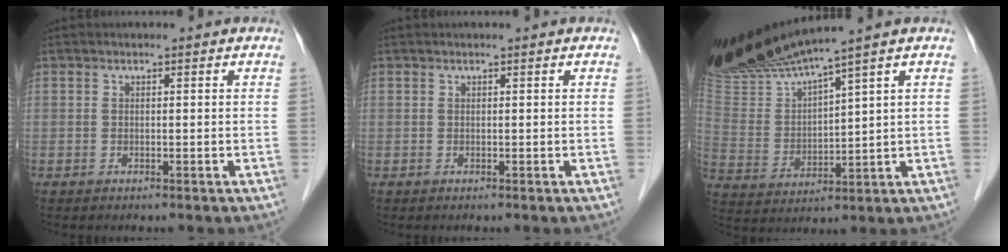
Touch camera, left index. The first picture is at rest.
{"total": 1.3, "force": [1.0, 0.0, 0.8], "torque": [-0.016, 0.023, 0.022]}
{"total": 14.7, "force": [12.5, -0.5, 7.7], "torque": [-0.158, -0.003, 0.249]}